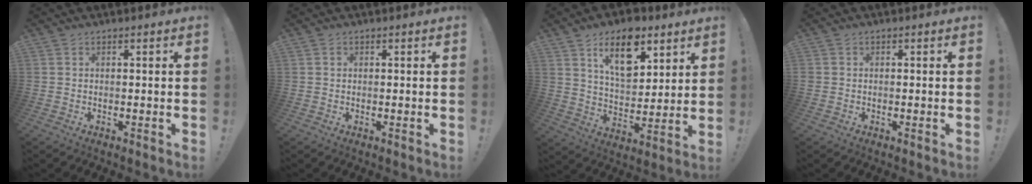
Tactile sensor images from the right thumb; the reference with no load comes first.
{"total": 0.5, "force": [0.0, 0.5, 0.0], "torque": [0.004, 0.002, -0.001]}
{"total": 15.5, "force": [8.7, 8.4, 9.6], "torque": [-0.138, -0.039, 0.152]}
{"total": 0.8, "force": [-0.1, 0.8, 0.1], "torque": [-0.002, 0.003, -0.002]}